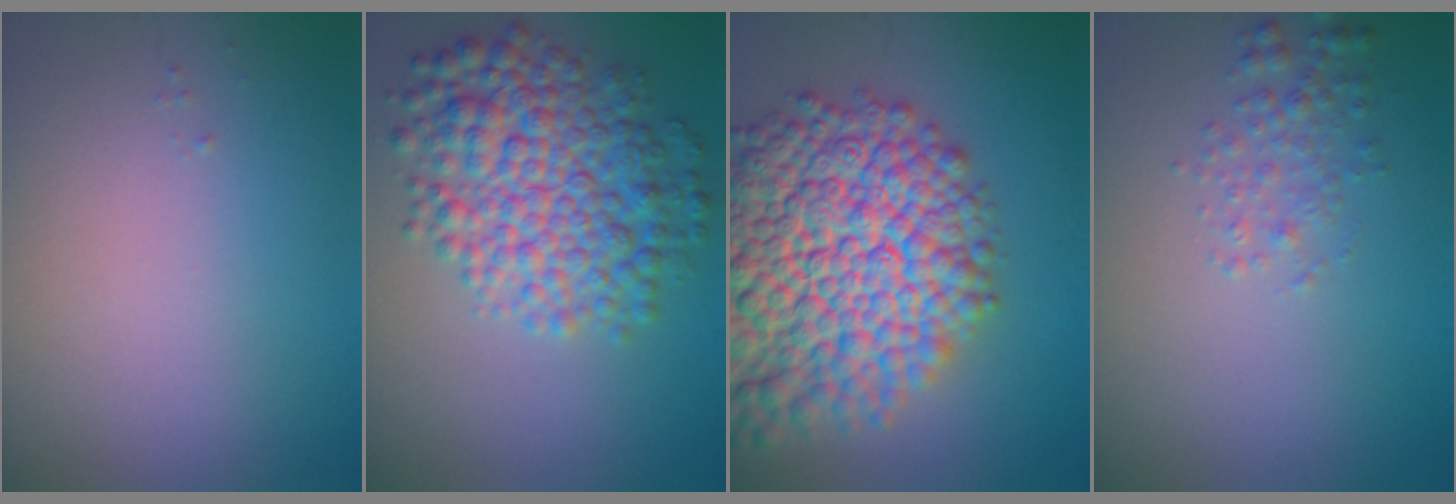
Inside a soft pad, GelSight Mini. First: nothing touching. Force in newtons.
{"total": 7.4, "press": 7.4, "slide": 0.1}
{"total": 15.8, "press": 15.8, "slide": 0.7}
{"total": 1.8, "press": 1.8, "slide": 0.0}